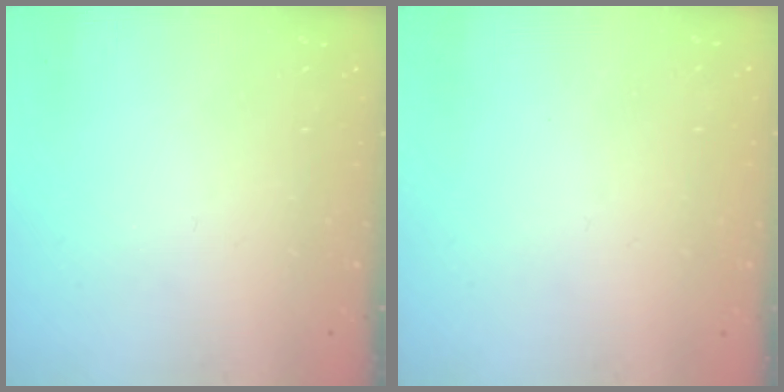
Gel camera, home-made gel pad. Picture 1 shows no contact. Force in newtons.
{"total": 8.1, "press": 8.1, "slide": 0.3}